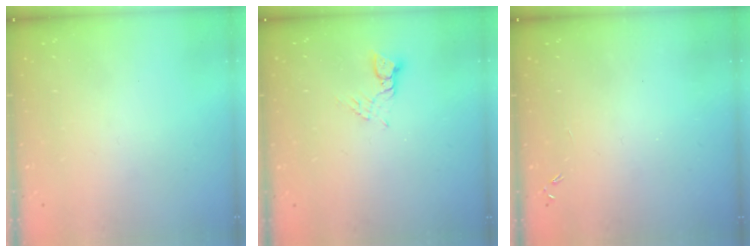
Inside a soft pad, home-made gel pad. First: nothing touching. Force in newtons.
{"total": 2.5, "press": 2.5, "slide": 0.1}
{"total": 0.0}